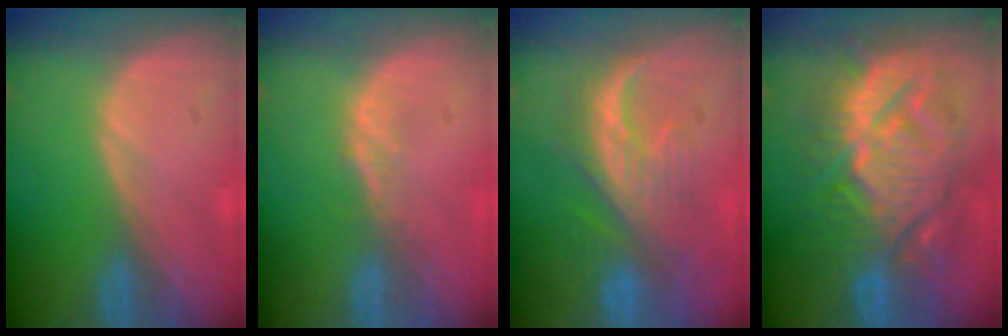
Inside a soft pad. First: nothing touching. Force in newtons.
{"total": 1.4, "press": 1.4, "slide": 0.1}
{"total": 8.3, "press": 8.1, "slide": 2.0}
{"total": 13.9, "press": 13.9, "slide": 1.3}